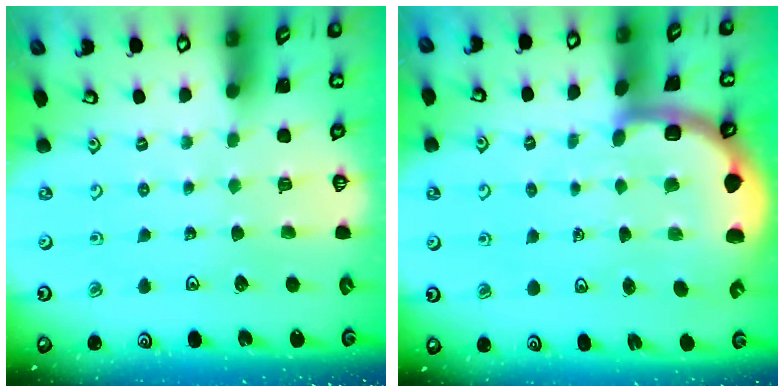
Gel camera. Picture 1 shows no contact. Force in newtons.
{"total": 6.1, "press": 5.9, "slide": 1.5}